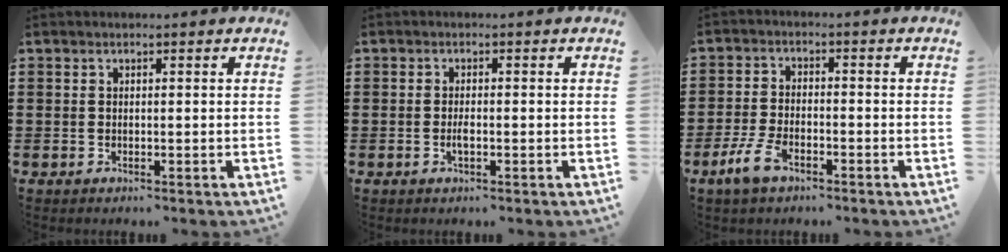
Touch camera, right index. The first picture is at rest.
{"total": 1.6, "force": [-0.5, 0.4, 1.5], "torque": [-0.028, -0.003, -0.008]}
{"total": 4.8, "force": [-2.7, 2.0, 3.4], "torque": [-0.082, -0.002, -0.057]}